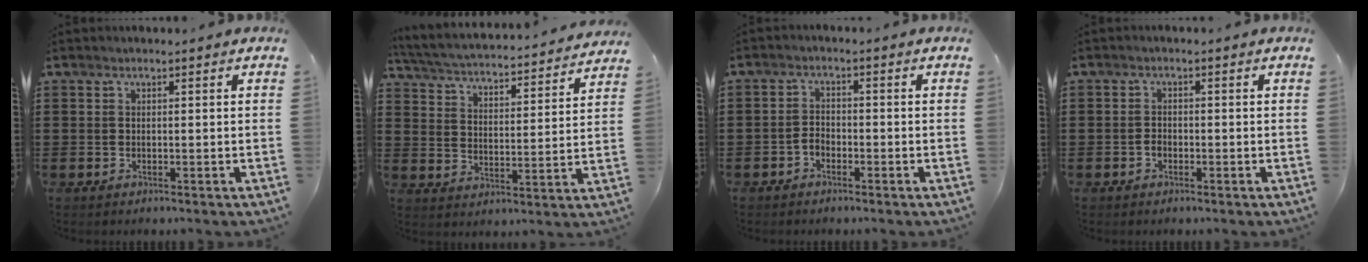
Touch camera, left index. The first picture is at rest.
{"total": 3.3, "force": [3.2, -0.2, 0.7], "torque": [-0.035, -0.032, 0.045]}
{"total": 2.0, "force": [-1.2, 1.2, 1.1], "torque": [-0.033, 0.002, -0.027]}
{"total": 1.2, "force": [-0.5, 0.8, 0.8], "torque": [-0.018, 0.002, -0.009]}